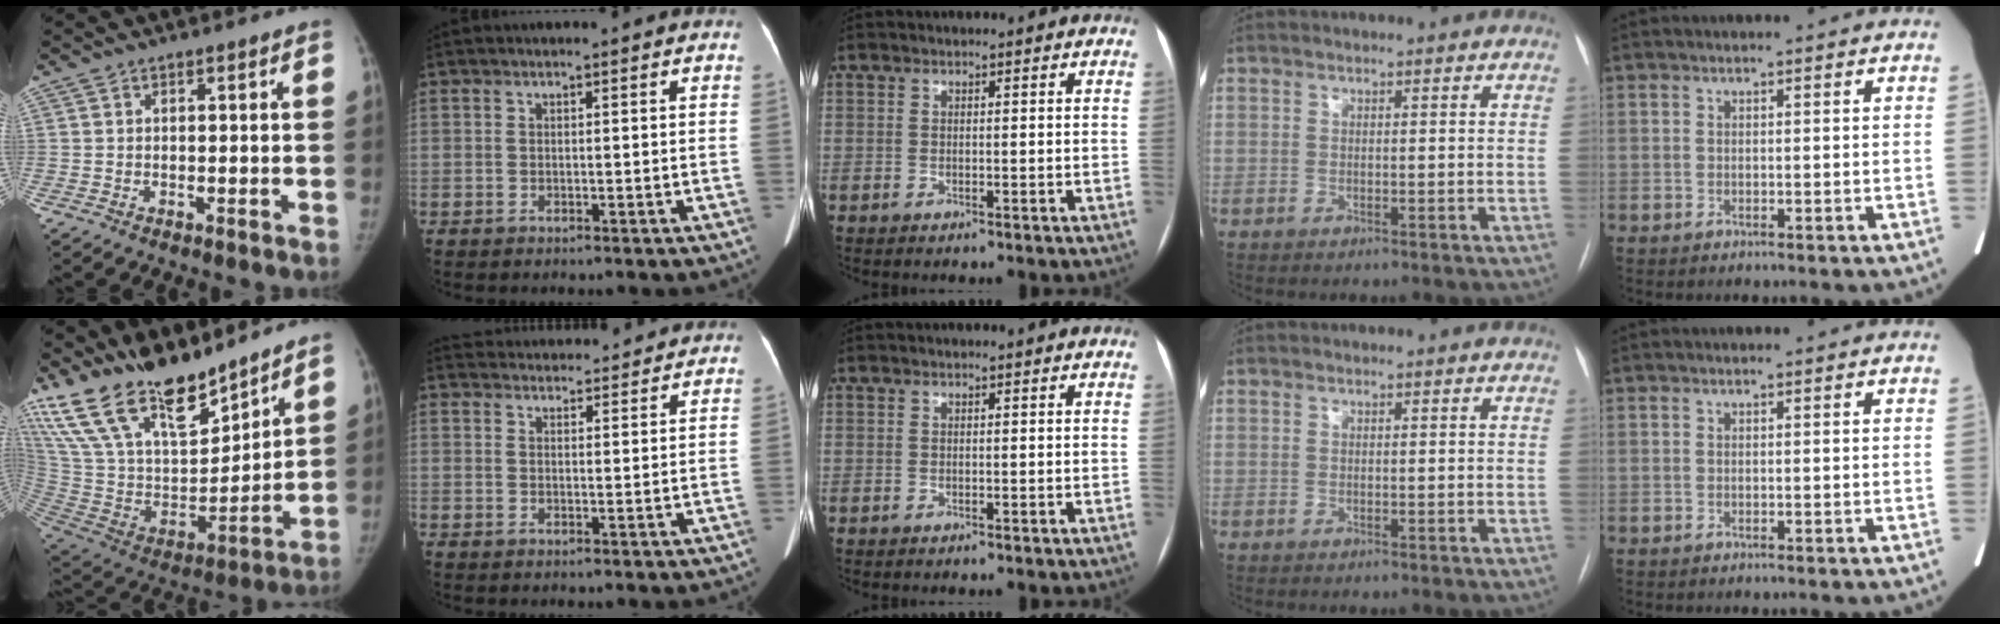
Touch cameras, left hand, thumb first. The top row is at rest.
{"thumb": {"total": 26.1, "force": [20.9, 9.7, 12.4], "torque": [-0.215, -0.089, 0.386]}, "index": {"total": 12.0, "force": [11.6, 2.2, 2.2], "torque": [-0.027, 0.034, 0.155]}}